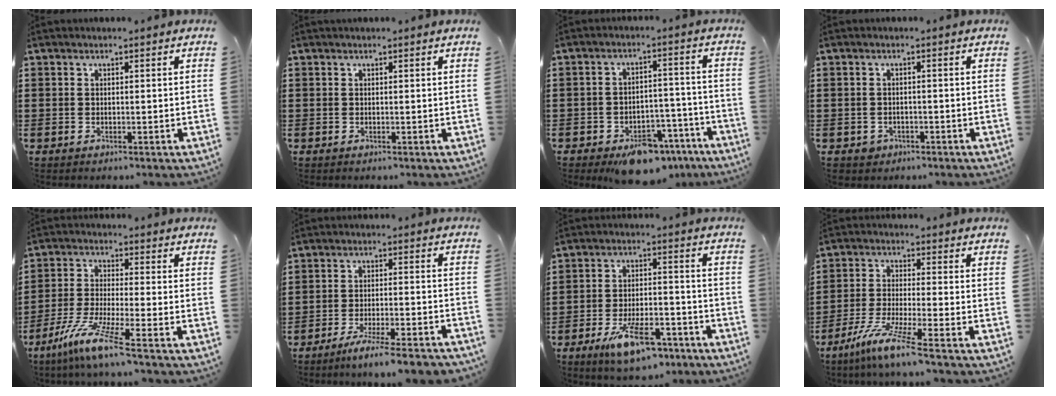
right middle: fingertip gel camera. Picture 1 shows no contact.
{"total": 0.0}
{"total": 6.8, "force": [-5.7, 2.6, 2.8], "torque": [-0.034, 0.026, -0.101]}
{"total": 1.0, "force": [-0.7, 0.8, 0.0], "torque": [-0.004, 0.003, -0.017]}
{"total": 7.8, "force": [-5.5, -0.3, 5.6], "torque": [-0.125, -0.021, -0.109]}
{"total": 5.4, "force": [-4.7, -0.5, 2.6], "torque": [-0.045, -0.013, -0.085]}
{"total": 10.0, "force": [-6.4, 3.3, 6.9], "torque": [-0.133, 0.005, -0.116]}
{"total": 7.2, "force": [-5.2, -0.4, 4.9], "torque": [-0.106, -0.020, -0.100]}